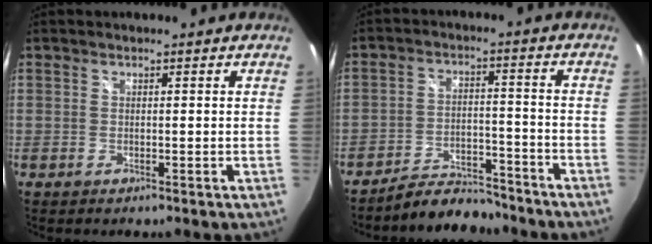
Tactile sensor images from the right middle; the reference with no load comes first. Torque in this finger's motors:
{"motor_torque": [0.76, -1.08, -0.05, 0.02]}